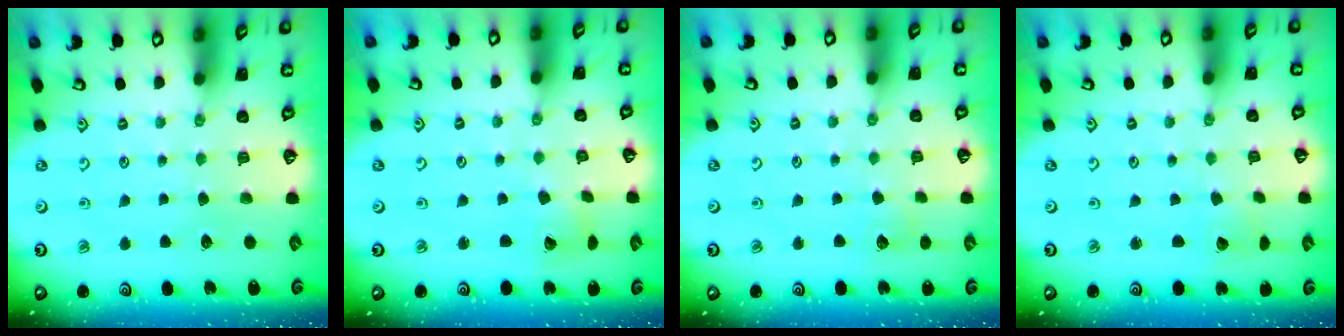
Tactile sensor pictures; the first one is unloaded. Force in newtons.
{"total": 4.9, "press": 4.9, "slide": 0.6}
{"total": 4.8, "press": 4.8, "slide": 0.5}
{"total": 2.4, "press": 2.4, "slide": 0.2}